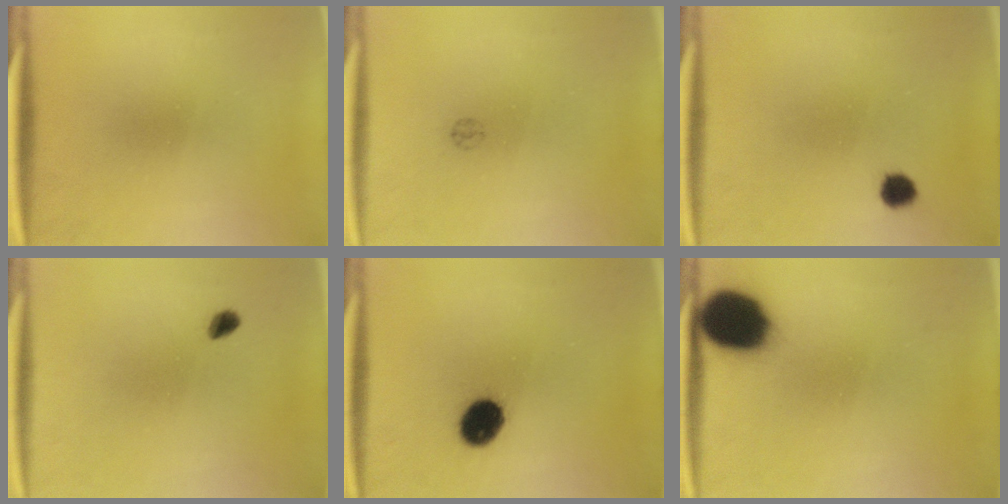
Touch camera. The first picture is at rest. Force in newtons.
{"total": 1.0}
{"total": 2.5}
{"total": 1.7}
{"total": 8.1}
{"total": 9.5}